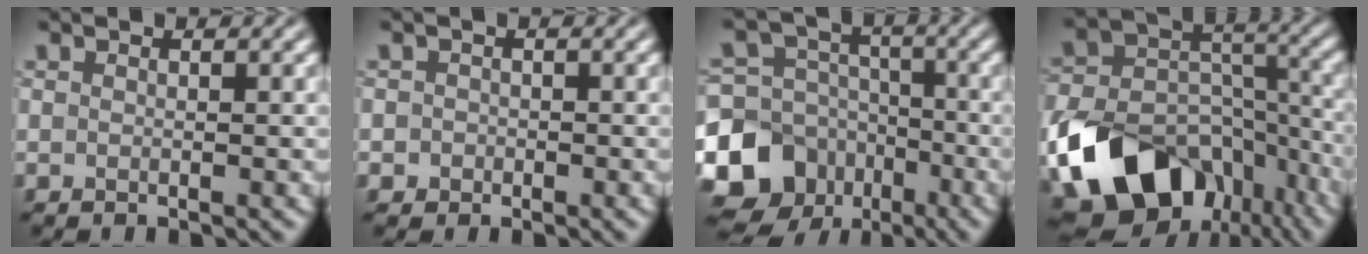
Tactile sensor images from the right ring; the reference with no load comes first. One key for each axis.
{"total": 1.8, "fx": -0.4, "fy": 1.7, "fz": 0.1, "tx": 0.018, "ty": 0.011, "tz": -0.022}
{"total": 14.2, "fx": -6.8, "fy": 11.9, "fz": 4.0, "tx": -0.107, "ty": -0.036, "tz": -0.129}
{"total": 14.2, "fx": -6.9, "fy": 9.6, "fz": 7.8, "tx": -0.167, "ty": -0.006, "tz": -0.119}